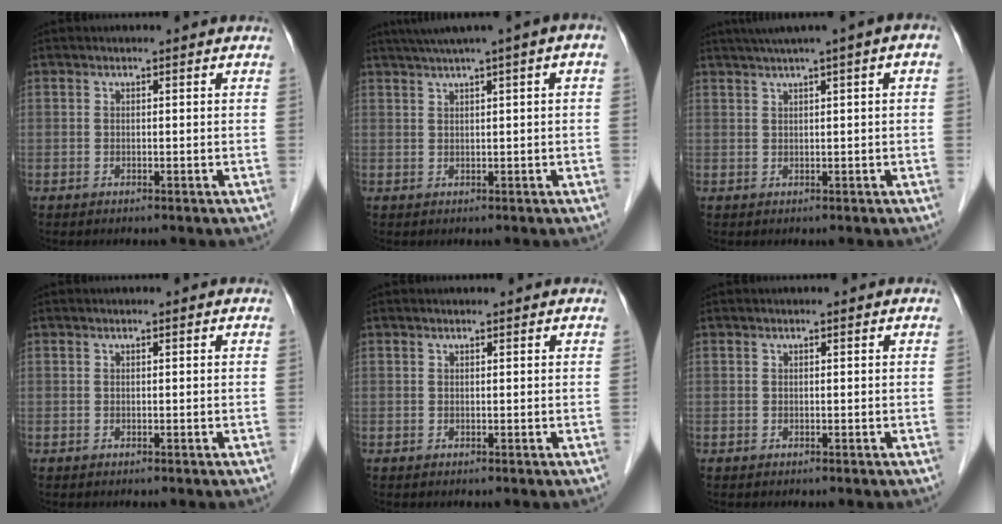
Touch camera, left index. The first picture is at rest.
{"total": 6.0, "force": [2.9, -0.2, 5.2], "torque": [-0.085, 0.029, 0.048]}
{"total": 6.0, "force": [2.9, -0.1, 5.2], "torque": [-0.082, 0.028, 0.045]}
{"total": 0.0}
{"total": 0.5, "force": [0.5, 0.1, 0.2], "torque": [-0.006, 0.009, 0.009]}
{"total": 0.0}